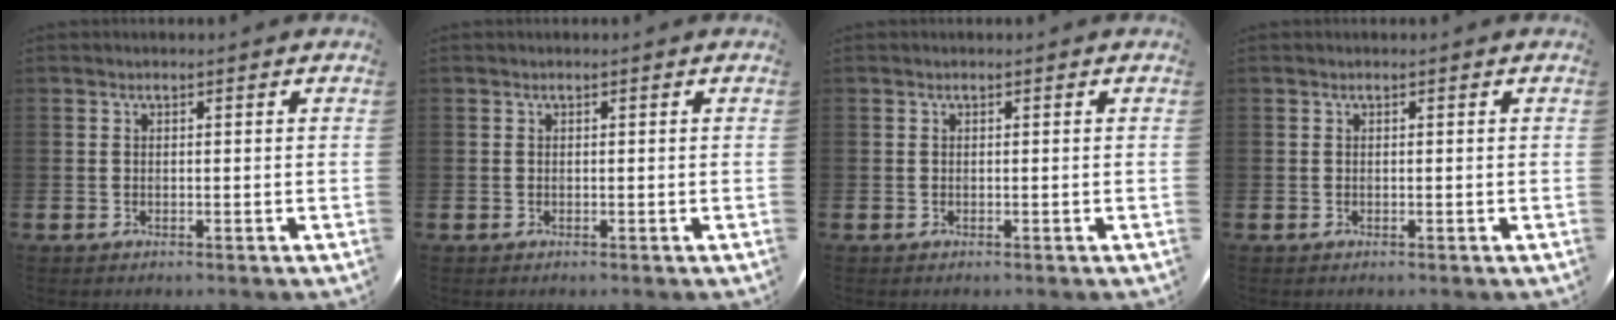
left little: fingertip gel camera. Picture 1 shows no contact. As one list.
[{"total": 0.0}, {"total": 0.0}, {"total": 0.0}]